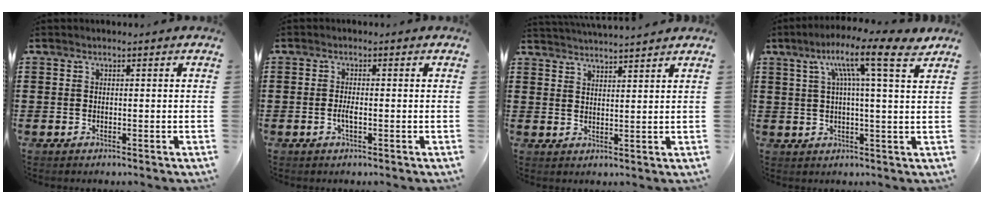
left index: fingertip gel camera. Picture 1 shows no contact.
{"total": 1.6, "force": [-0.5, 0.4, 1.5], "torque": [-0.036, -0.003, -0.011]}
{"total": 2.9, "force": [2.8, -0.4, -0.2], "torque": [-0.007, -0.012, 0.052]}
{"total": 9.8, "force": [5.4, 0.9, 8.2], "torque": [-0.144, -0.021, 0.079]}